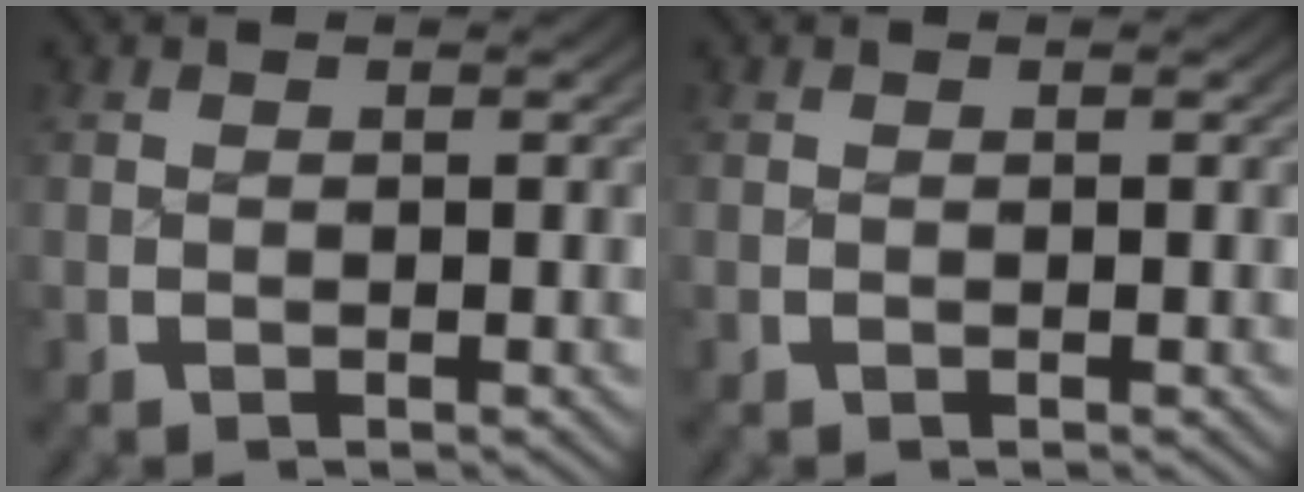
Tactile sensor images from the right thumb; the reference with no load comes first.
{"total": 0.0}